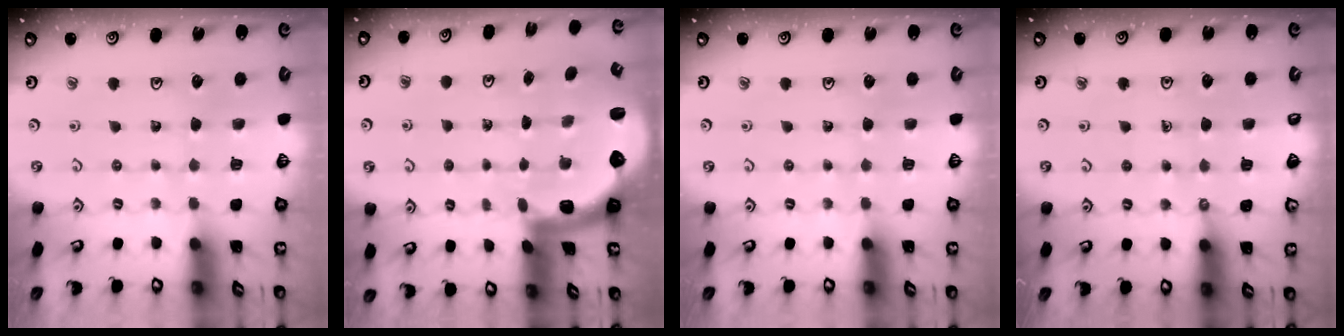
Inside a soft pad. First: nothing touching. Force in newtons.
{"total": 2.8, "press": 2.5, "slide": 1.4}
{"total": 0.0}
{"total": 1.7, "press": 1.7, "slide": 0.2}